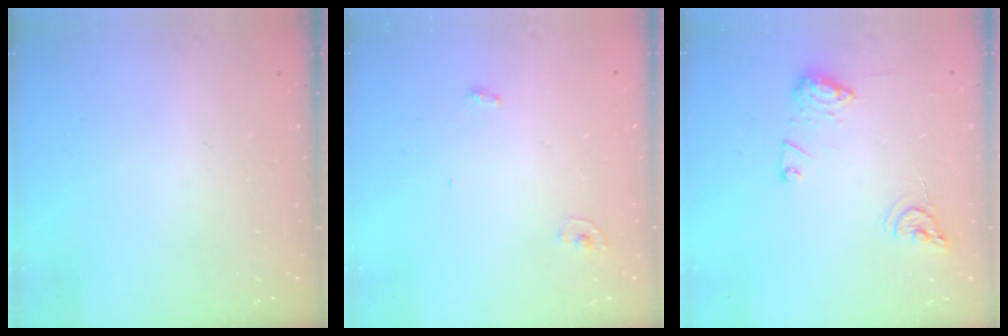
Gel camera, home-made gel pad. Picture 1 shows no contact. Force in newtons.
{"total": 2.8, "press": 2.8, "slide": 0.1}
{"total": 11.2, "press": 11.1, "slide": 1.1}